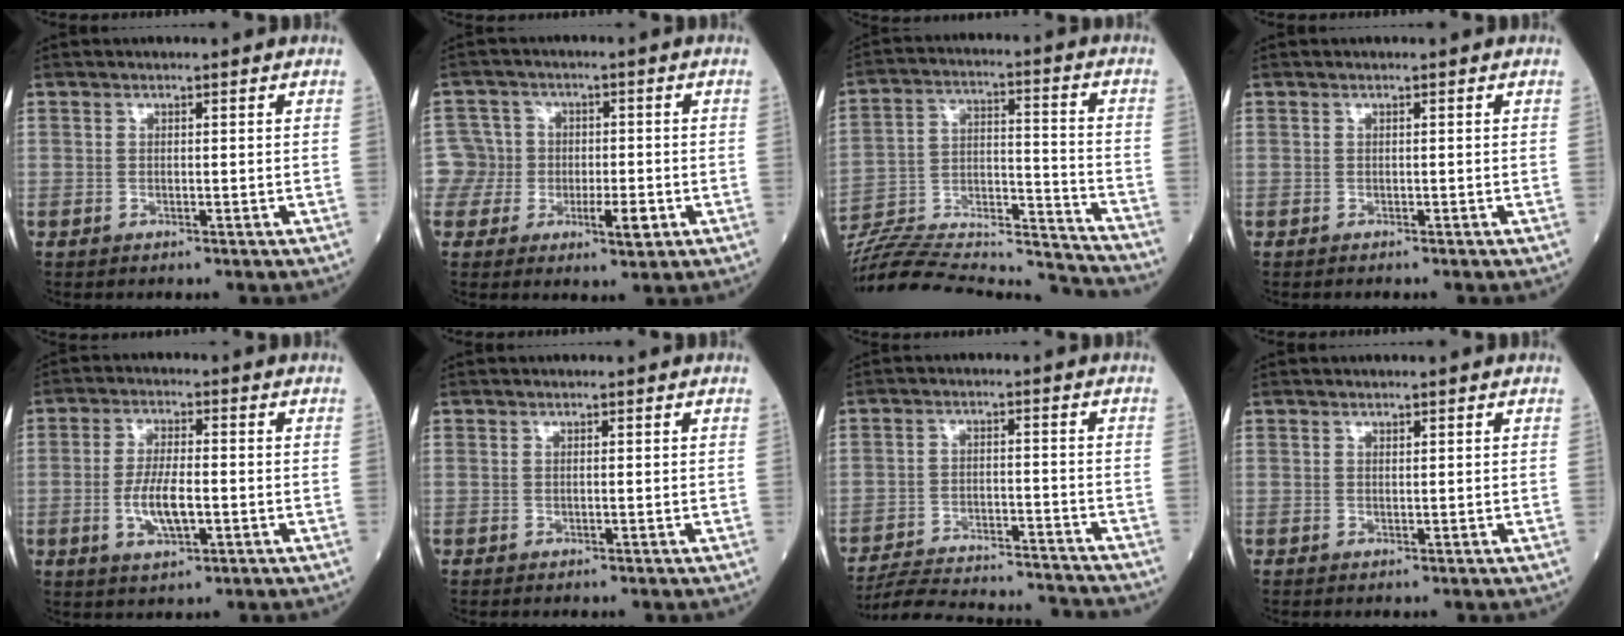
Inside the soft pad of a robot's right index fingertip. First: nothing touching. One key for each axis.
{"total": 5.3, "fx": -1.6, "fy": 4.5, "fz": 2.4, "tx": -0.025, "ty": 0.013, "tz": -0.029}
{"total": 24.5, "fx": -23.1, "fy": 1.1, "fz": 8.1, "tx": -0.152, "ty": 0.006, "tz": -0.363}
{"total": 0.8, "fx": -0.7, "fy": -0.1, "fz": 0.3, "tx": -0.002, "ty": 0.000, "tz": -0.009}
{"total": 6.7, "fx": -1.6, "fy": 2.0, "fz": 6.2, "tx": -0.128, "ty": -0.002, "tz": -0.026}
{"total": 0.0}
{"total": 16.5, "fx": -15.9, "fy": 1.4, "fz": 3.9, "tx": -0.078, "ty": -0.001, "tz": -0.230}
{"total": 0.0}